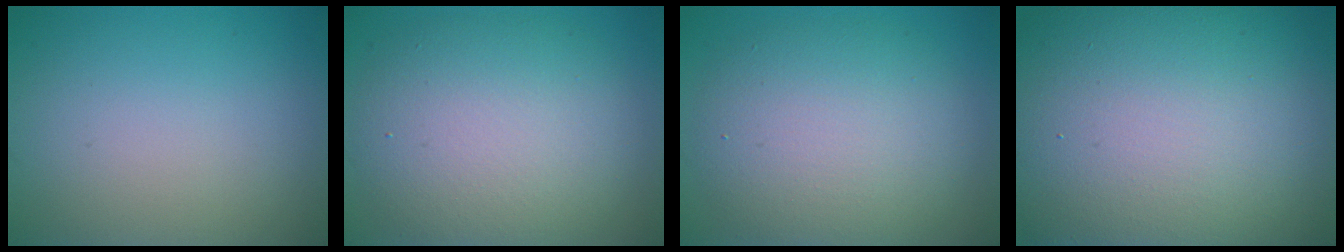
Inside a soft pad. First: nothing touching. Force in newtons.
{"total": 9.0, "press": 9.0, "slide": 0.9}
{"total": 7.7, "press": 7.6, "slide": 0.3}
{"total": 21.8, "press": 21.8, "slide": 1.0}